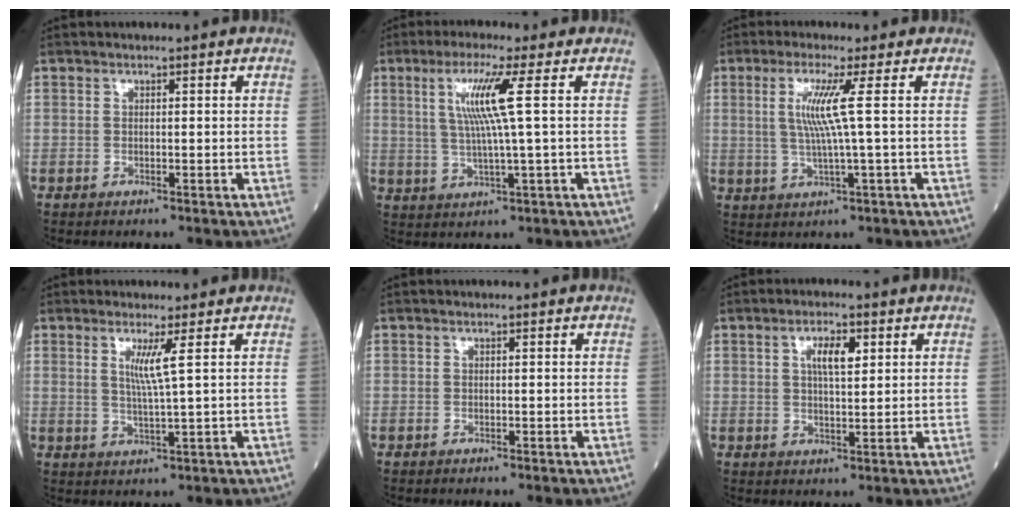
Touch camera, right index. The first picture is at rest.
{"total": 7.3, "force": [1.9, -1.3, 7.0], "torque": [-0.140, 0.001, 0.043]}
{"total": 5.8, "force": [1.2, -1.3, 5.6], "torque": [-0.117, -0.002, 0.026]}
{"total": 3.8, "force": [1.4, -1.0, 3.4], "torque": [-0.070, -0.008, 0.027]}
{"total": 0.0}
{"total": 4.5, "force": [1.7, 1.4, 3.9], "torque": [-0.070, 0.004, 0.028]}